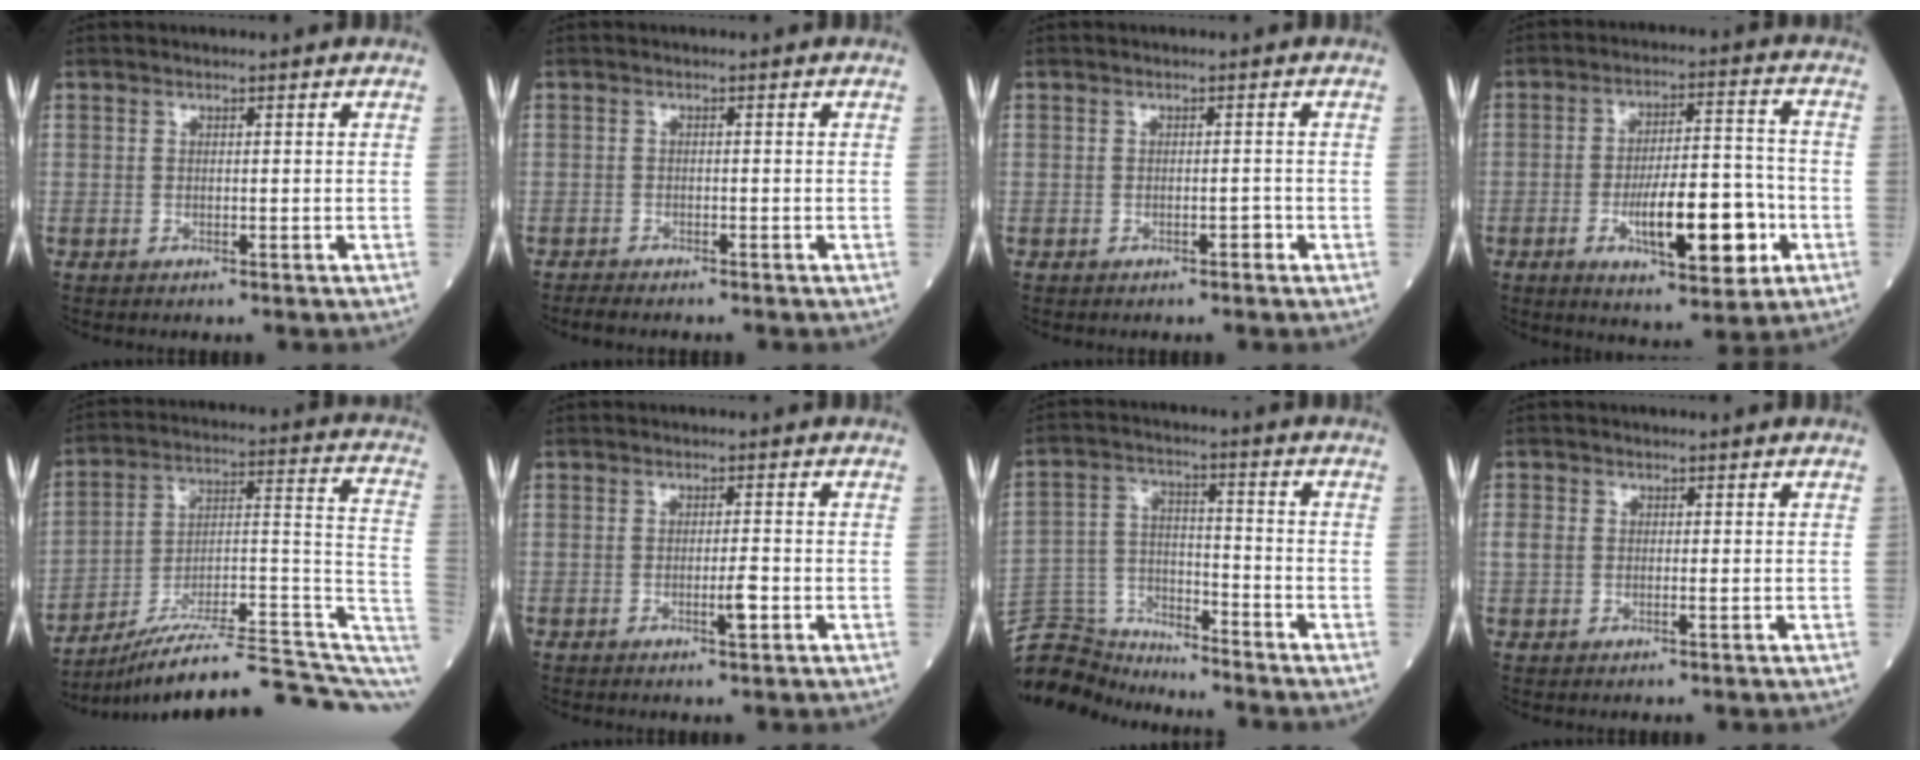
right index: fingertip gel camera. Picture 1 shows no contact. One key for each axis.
{"total": 2.0, "fx": -1.8, "fy": 0.3, "fz": 0.8, "tx": -0.019, "ty": -0.006, "tz": -0.028}
{"total": 1.0, "fx": -0.5, "fy": 0.3, "fz": 0.7, "tx": -0.011, "ty": 0.001, "tz": -0.007}
{"total": 13.3, "fx": -4.1, "fy": 3.8, "fz": 12.0, "tx": -0.191, "ty": 0.005, "tz": -0.061}
{"total": 21.7, "fx": -16.9, "fy": 2.7, "fz": 13.4, "tx": -0.145, "ty": 0.044, "tz": -0.256}
{"total": 2.7, "fx": -0.9, "fy": 0.3, "fz": 2.5, "tx": -0.043, "ty": -0.002, "tz": -0.014}
{"total": 10.0, "fx": -9.9, "fy": 1.0, "fz": -0.6, "tx": 0.006, "ty": 0.022, "tz": -0.192}
{"total": 2.6, "fx": 0.0, "fy": 1.7, "fz": 2.0, "tx": -0.050, "ty": 0.007, "tz": 0.002}